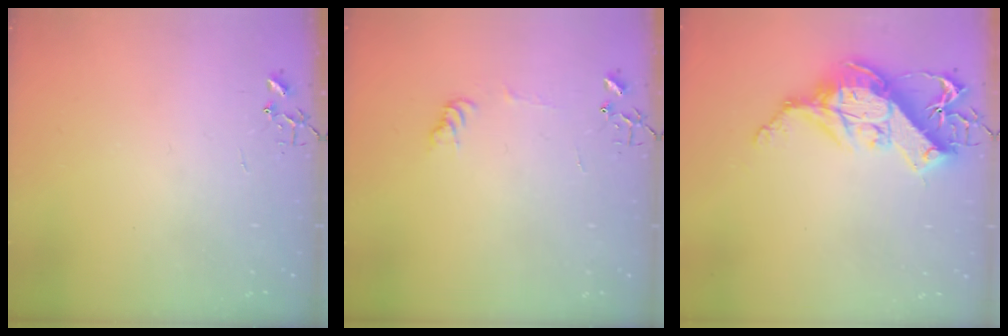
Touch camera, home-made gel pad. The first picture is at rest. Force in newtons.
{"total": 7.3, "press": 7.3, "slide": 0.8}
{"total": 15.6, "press": 15.4, "slide": 2.0}